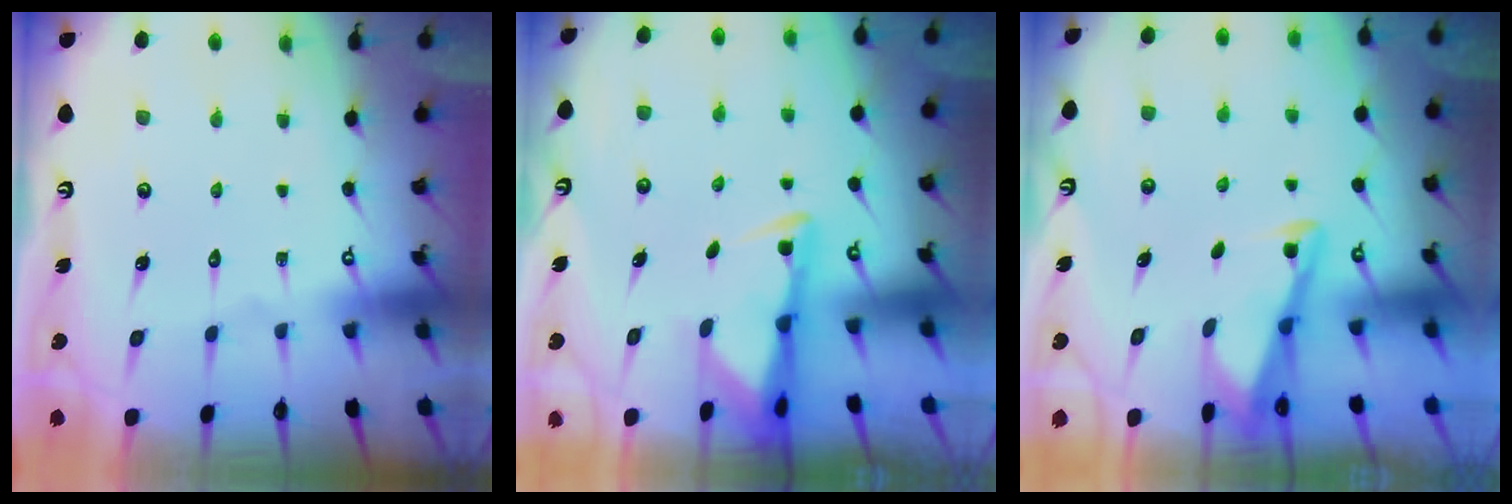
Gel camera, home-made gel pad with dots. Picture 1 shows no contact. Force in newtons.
{"total": 2.9, "press": 2.8, "slide": 0.6}
{"total": 2.9, "press": 2.9, "slide": 0.4}